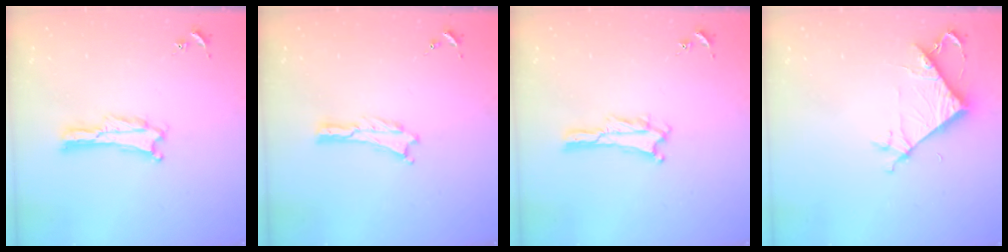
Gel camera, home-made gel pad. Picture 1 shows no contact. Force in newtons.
{"total": 0.0}
{"total": 1.3, "press": 1.3, "slide": 0.4}
{"total": 7.2, "press": 7.2, "slide": 0.4}